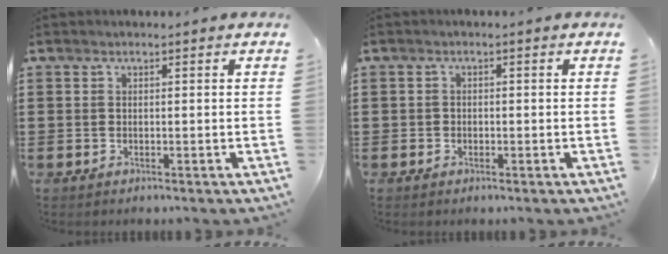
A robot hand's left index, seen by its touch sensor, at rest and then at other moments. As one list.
[{"total": 0.9, "force": [-0.4, 0.7, 0.1], "torque": [-0.005, 0.003, -0.010]}]